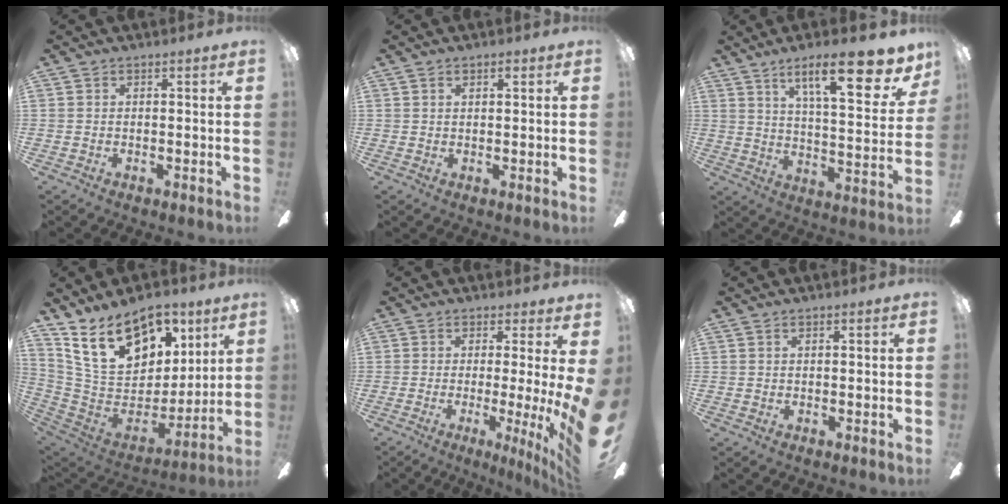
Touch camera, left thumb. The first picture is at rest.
{"total": 1.4, "force": [0.8, 0.4, 1.0], "torque": [-0.022, 0.000, 0.014]}
{"total": 19.2, "force": [11.5, 5.7, 14.3], "torque": [-0.204, -0.067, 0.175]}
{"total": 21.2, "force": [12.7, 12.7, 11.3], "torque": [-0.199, -0.066, 0.234]}
{"total": 7.5, "force": [-0.2, -0.2, 7.5], "torque": [-0.103, -0.036, -0.001]}
{"total": 0.0}